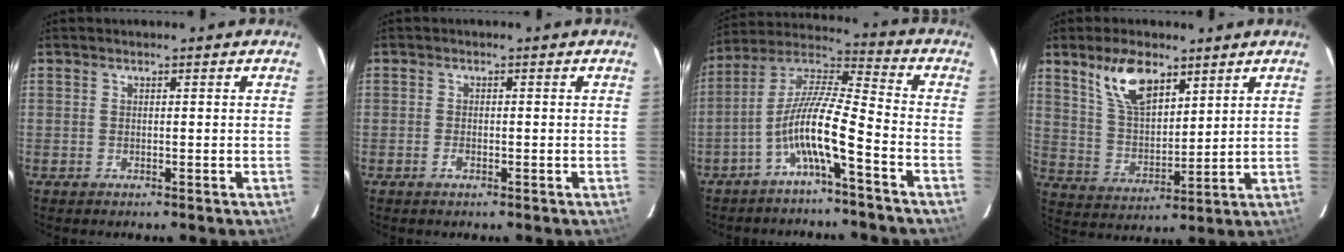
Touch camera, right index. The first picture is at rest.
{"total": 1.3, "force": [-0.8, 0.7, 0.8], "torque": [-0.018, -0.001, -0.013]}
{"total": 10.8, "force": [-5.0, 0.8, 9.5], "torque": [-0.195, 0.009, -0.099]}
{"total": 10.7, "force": [6.6, 4.8, 6.9], "torque": [-0.128, 0.012, 0.135]}